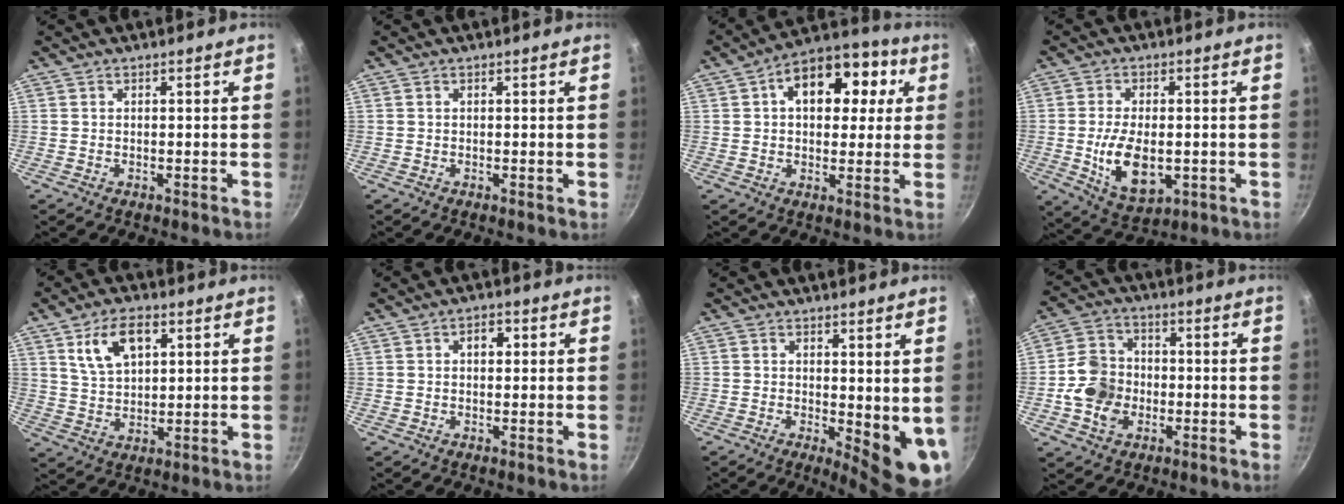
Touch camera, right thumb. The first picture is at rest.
{"total": 0.0}
{"total": 15.4, "force": [4.2, 9.5, 11.4], "torque": [-0.117, 0.022, 0.055]}
{"total": 10.8, "force": [-1.5, 5.9, 8.9], "torque": [-0.148, -0.011, -0.012]}
{"total": 9.1, "force": [4.0, 5.1, 6.4], "torque": [-0.101, -0.009, 0.078]}
{"total": 2.6, "force": [0.6, 1.6, 1.9], "torque": [-0.023, 0.011, 0.007]}
{"total": 9.8, "force": [-1.0, 3.3, 9.2], "torque": [-0.111, -0.023, -0.002]}
{"total": 10.3, "force": [-2.3, 8.2, 5.7], "torque": [-0.087, 0.019, -0.047]}